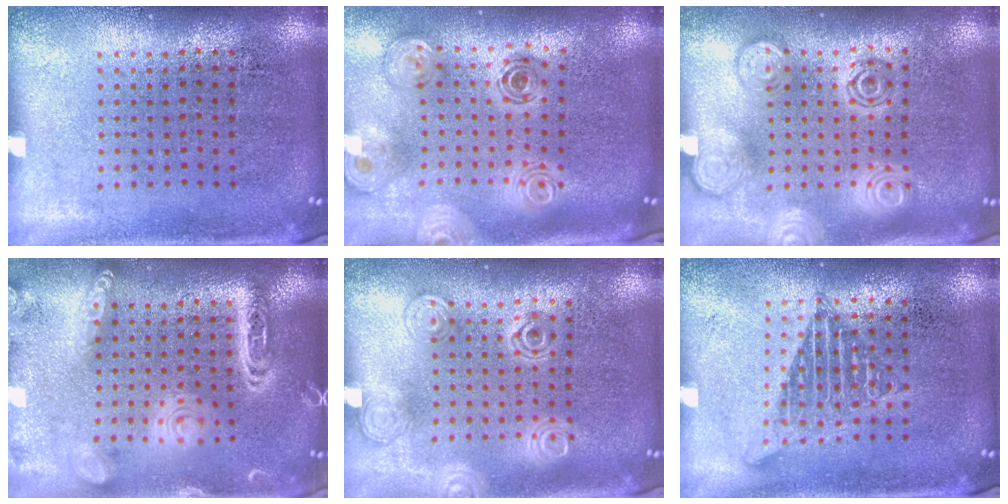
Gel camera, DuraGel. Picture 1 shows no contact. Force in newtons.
{"total": 1.7, "press": 1.5, "slide": 0.8}
{"total": 2.0, "press": 2.0, "slide": 0.2}
{"total": 2.7, "press": 2.7, "slide": 0.2}
{"total": 1.3, "press": 1.3, "slide": 0.2}
{"total": 1.2, "press": 1.1, "slide": 0.3}